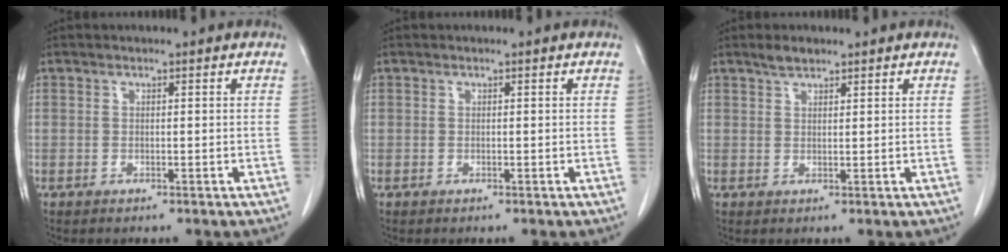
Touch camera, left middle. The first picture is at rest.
{"total": 0.0}
{"total": 2.1, "force": [1.8, 0.6, 0.9], "torque": [-0.022, 0.003, 0.034]}